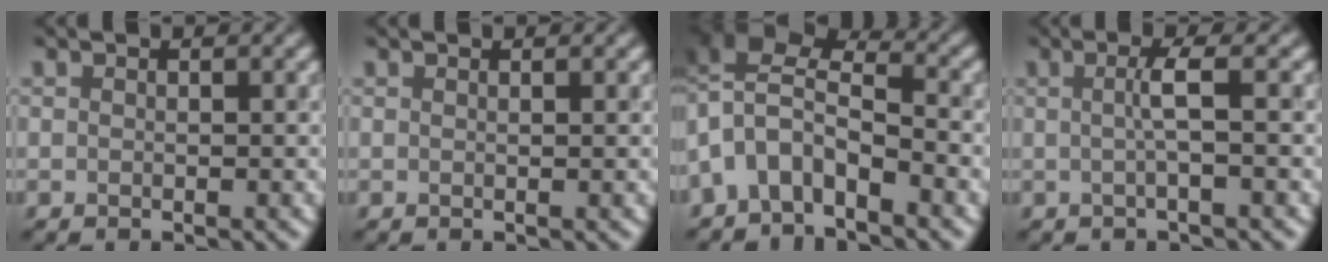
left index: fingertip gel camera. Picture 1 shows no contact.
{"total": 1.2, "force": [0.6, 0.5, 0.9], "torque": [0.001, 0.001, -0.007]}
{"total": 5.4, "force": [-3.0, 3.0, 3.3], "torque": [-0.057, 0.009, -0.054]}
{"total": 1.9, "force": [-0.2, 0.2, 1.9], "torque": [-0.037, 0.004, 0.002]}